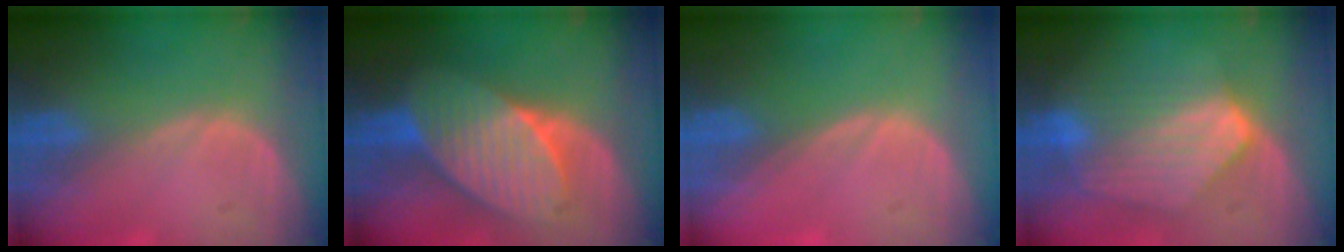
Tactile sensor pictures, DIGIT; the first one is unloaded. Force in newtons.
{"total": 8.8, "press": 8.8, "slide": 0.3}
{"total": 0.0}
{"total": 8.1, "press": 7.7, "slide": 2.5}